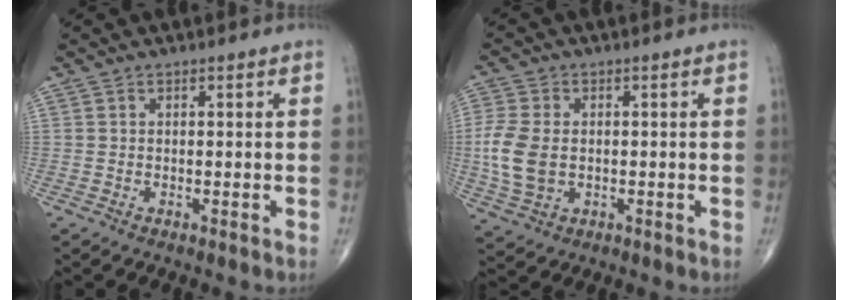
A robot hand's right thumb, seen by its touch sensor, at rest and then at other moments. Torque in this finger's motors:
{"motor_torque": [-0.17, 0.56, 0.85, 0.20, 0.02]}